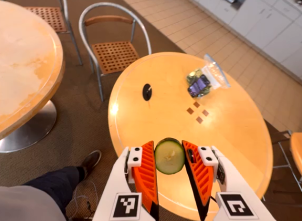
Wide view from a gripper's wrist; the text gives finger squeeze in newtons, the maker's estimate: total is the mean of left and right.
{"total": 6.3, "left": 6.3, "right": 6.4}